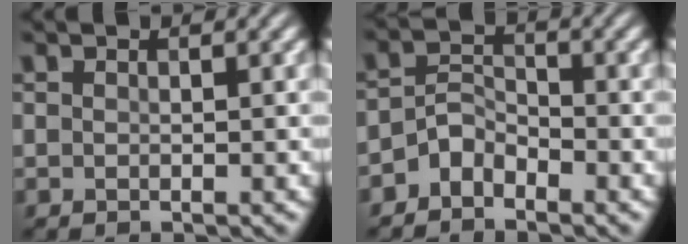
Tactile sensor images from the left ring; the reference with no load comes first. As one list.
[{"total": 2.5, "force": [-1.9, 1.4, 1.0], "torque": [-0.017, 0.012, -0.043]}]